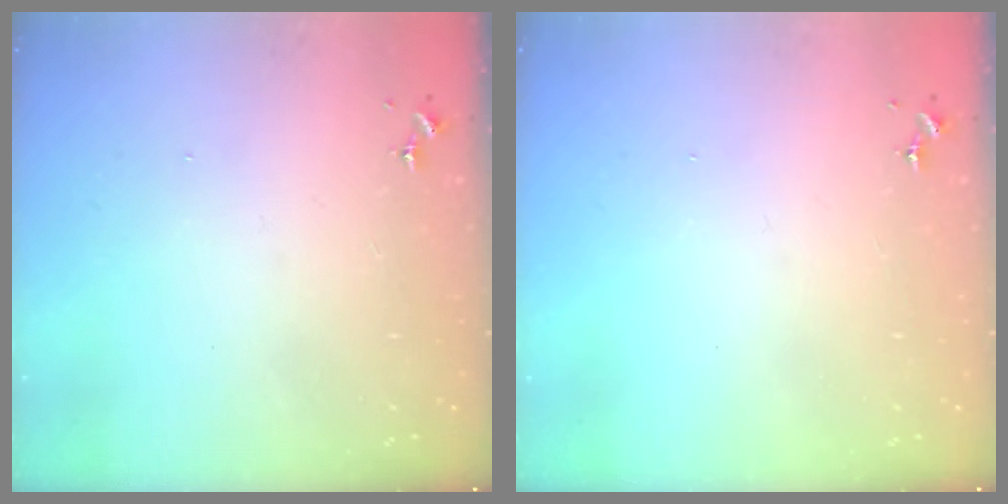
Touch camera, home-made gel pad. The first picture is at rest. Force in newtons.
{"total": 0.0}